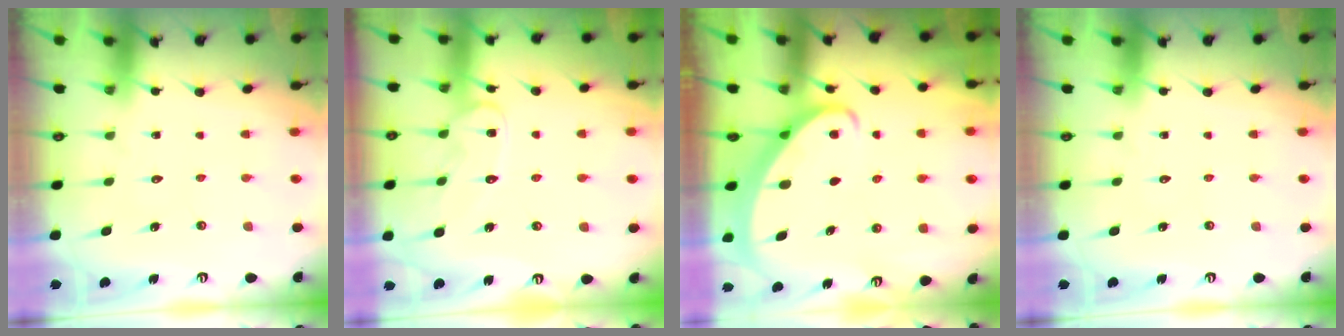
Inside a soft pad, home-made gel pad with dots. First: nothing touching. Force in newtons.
{"total": 11.1, "press": 11.1, "slide": 0.8}
{"total": 2.6, "press": 2.6, "slide": 0.3}
{"total": 0.0}